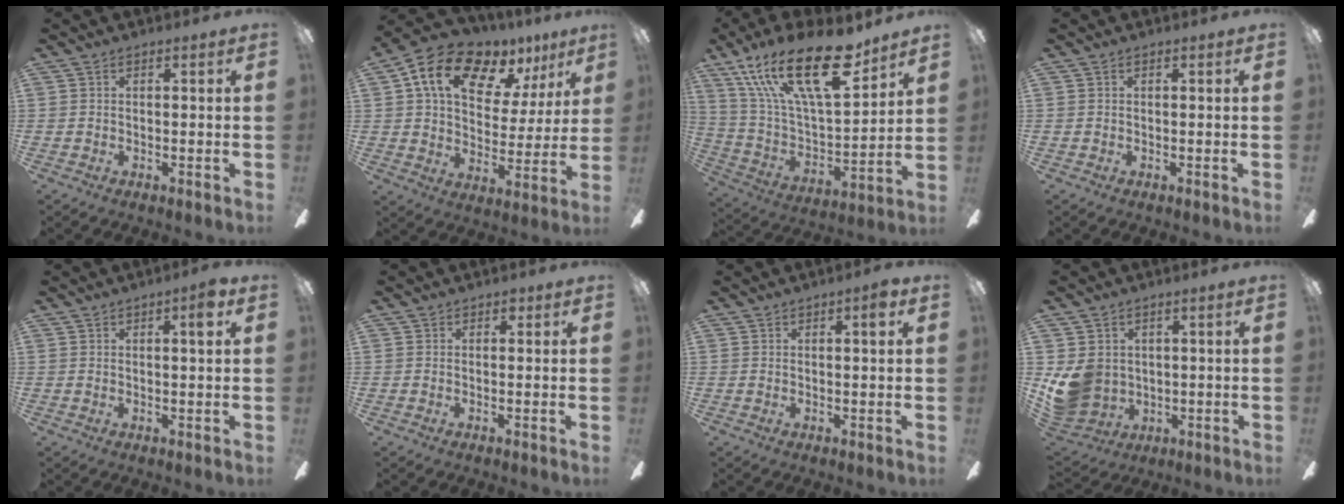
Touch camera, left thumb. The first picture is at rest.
{"total": 15.9, "force": [10.2, 8.7, 8.6], "torque": [-0.155, -0.053, 0.180]}
{"total": 26.1, "force": [16.0, 9.9, 18.1], "torque": [-0.335, -0.092, 0.273]}
{"total": 0.0}
{"total": 3.4, "force": [1.8, 0.6, 2.8], "torque": [-0.035, -0.006, 0.022]}
{"total": 1.3, "force": [0.7, 1.0, 0.4], "torque": [0.000, 0.001, 0.010]}
{"total": 2.9, "force": [1.6, 0.5, 2.4], "torque": [-0.036, -0.003, 0.021]}
{"total": 9.4, "force": [0.6, 8.5, 4.0], "torque": [-0.102, -0.005, 0.017]}